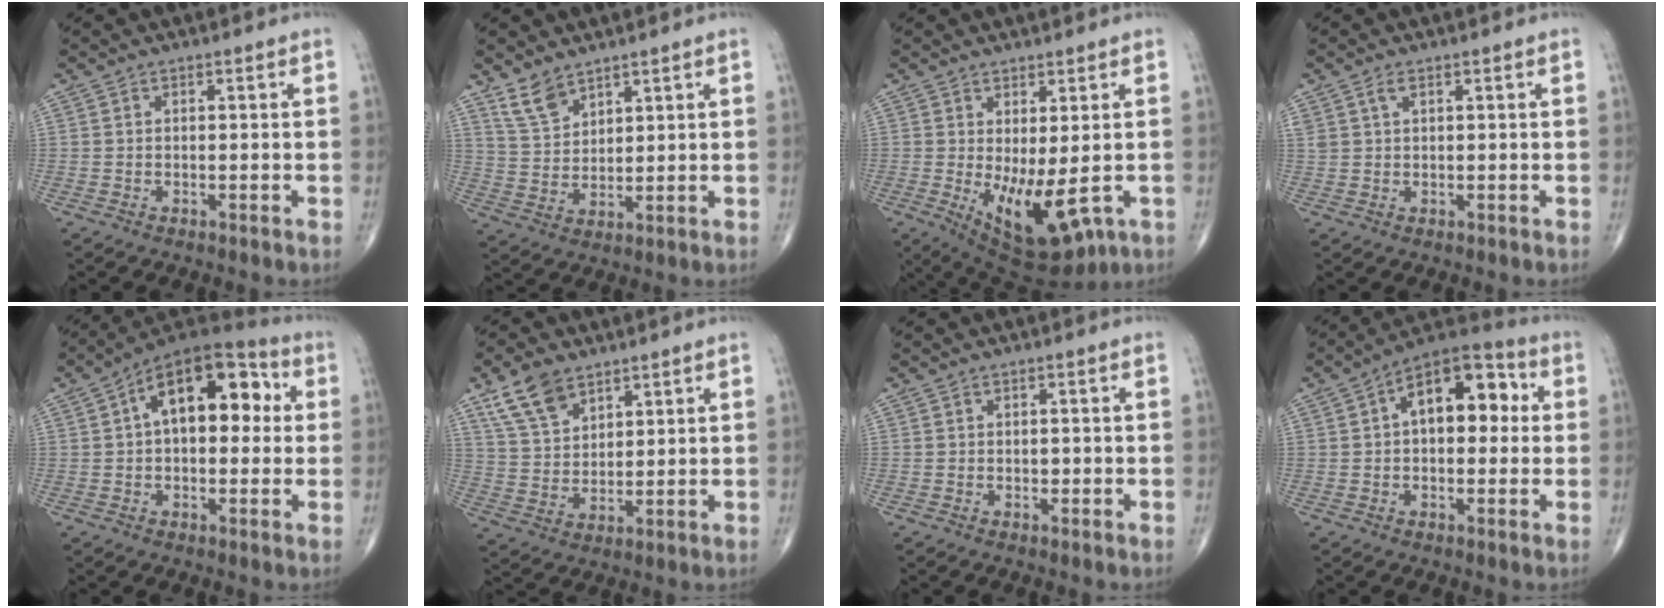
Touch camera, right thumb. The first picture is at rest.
{"total": 6.0, "force": [4.6, 2.8, 2.5], "torque": [-0.039, -0.027, 0.100]}
{"total": 11.4, "force": [-1.9, 4.7, 10.2], "torque": [-0.158, -0.020, -0.006]}
{"total": 2.0, "force": [1.1, 1.0, 1.3], "torque": [-0.031, 0.007, 0.027]}
{"total": 16.8, "force": [3.3, 9.3, 13.6], "torque": [-0.169, 0.038, 0.039]}
{"total": 9.4, "force": [6.1, 5.1, 4.9], "torque": [-0.081, -0.025, 0.125]}
{"total": 0.7, "force": [-0.1, 0.6, 0.5], "torque": [-0.001, 0.001, -0.003]}
{"total": 13.8, "force": [2.4, 7.8, 11.1], "torque": [-0.134, 0.036, 0.024]}